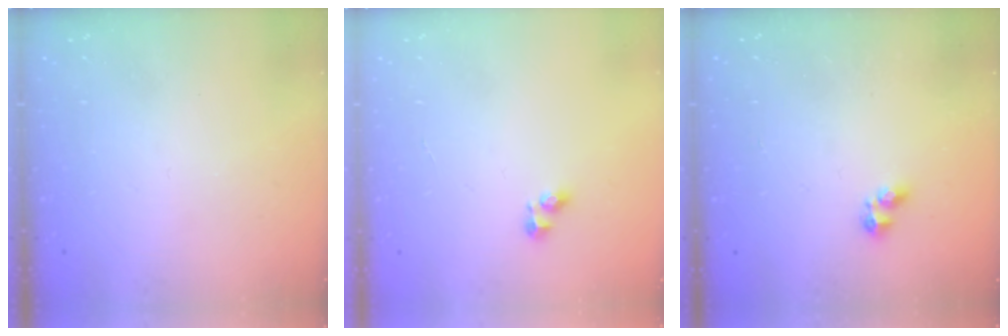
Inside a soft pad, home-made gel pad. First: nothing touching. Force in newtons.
{"total": 2.5, "press": 2.5, "slide": 0.2}
{"total": 2.8, "press": 2.7, "slide": 0.5}